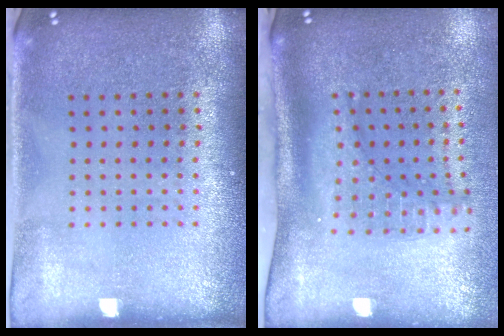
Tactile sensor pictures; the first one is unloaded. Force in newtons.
{"total": 2.3, "press": 1.6, "slide": 1.6}